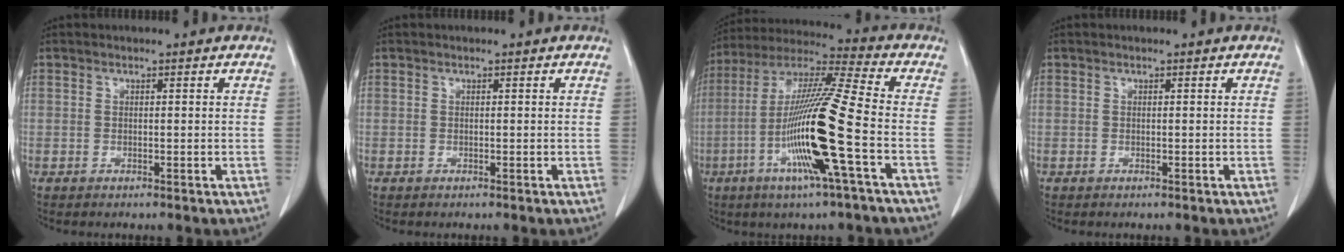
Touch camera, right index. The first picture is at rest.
{"total": 0.0}
{"total": 17.3, "force": [-4.9, -0.9, 16.5], "torque": [-0.325, -0.011, -0.103]}
{"total": 0.0}